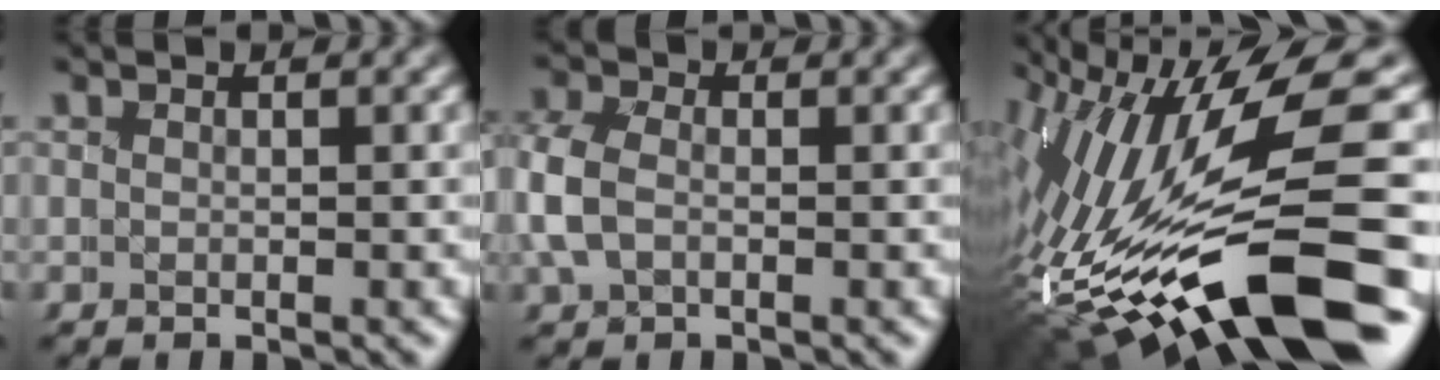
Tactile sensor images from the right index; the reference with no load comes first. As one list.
[{"total": 4.1, "force": [0.1, 3.4, 2.4], "torque": [-0.085, -0.006, 0.003]}, {"total": 12.9, "force": [-3.4, 4.6, 11.6], "torque": [-0.179, -0.007, -0.043]}]